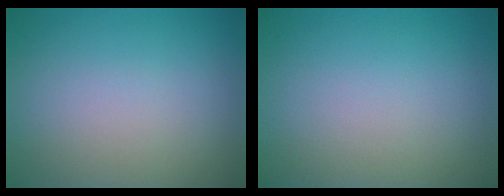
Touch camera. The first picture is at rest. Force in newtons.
{"total": 0.0}